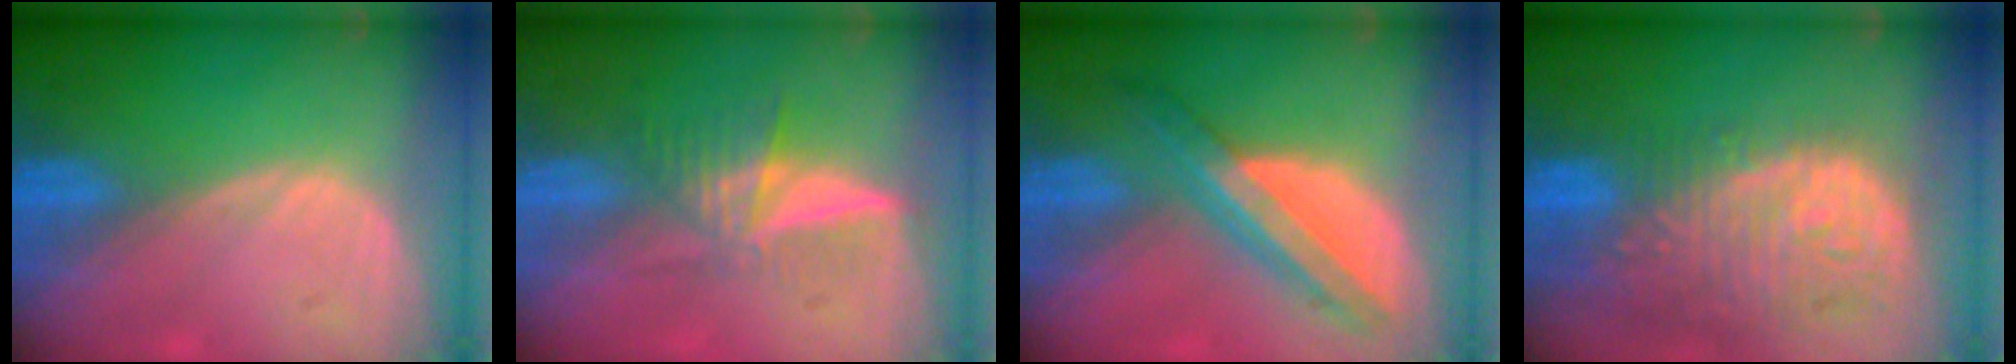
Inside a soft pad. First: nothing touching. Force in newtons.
{"total": 6.0, "press": 5.3, "slide": 2.9}
{"total": 8.1, "press": 6.9, "slide": 4.3}
{"total": 14.2, "press": 11.7, "slide": 8.1}